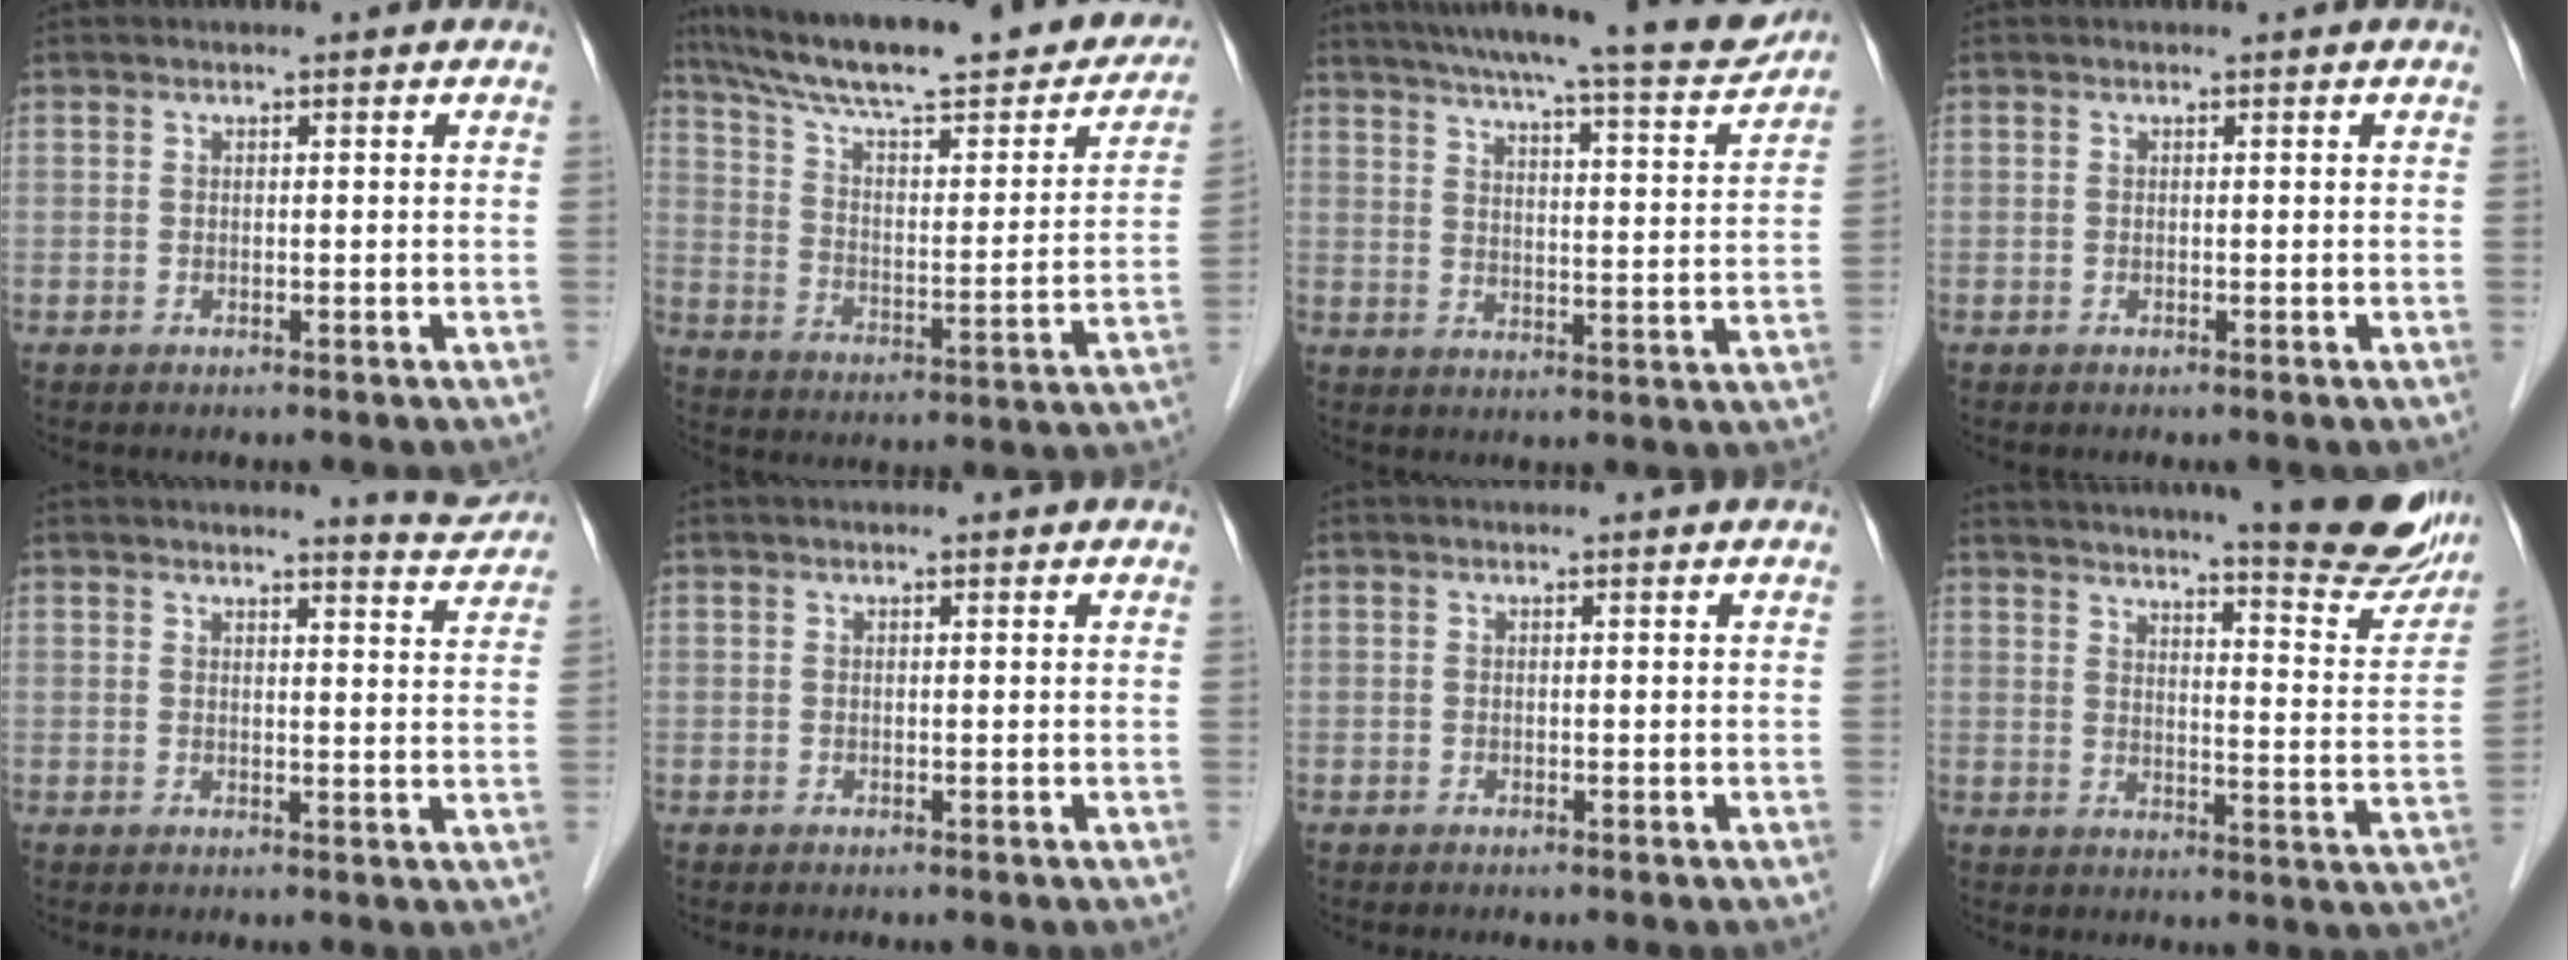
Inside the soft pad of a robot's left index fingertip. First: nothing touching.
{"total": 29.5, "force": [23.9, 5.5, 16.4], "torque": [-0.247, -0.015, 0.324]}
{"total": 19.3, "force": [17.3, 1.2, 8.4], "torque": [-0.126, -0.022, 0.228]}
{"total": 0.0}
{"total": 4.9, "force": [4.9, 0.0, 0.4], "torque": [-0.011, -0.027, 0.044]}
{"total": 0.0}
{"total": 0.0}
{"total": 19.9, "force": [17.1, 1.4, 10.1], "torque": [-0.128, -0.055, 0.211]}